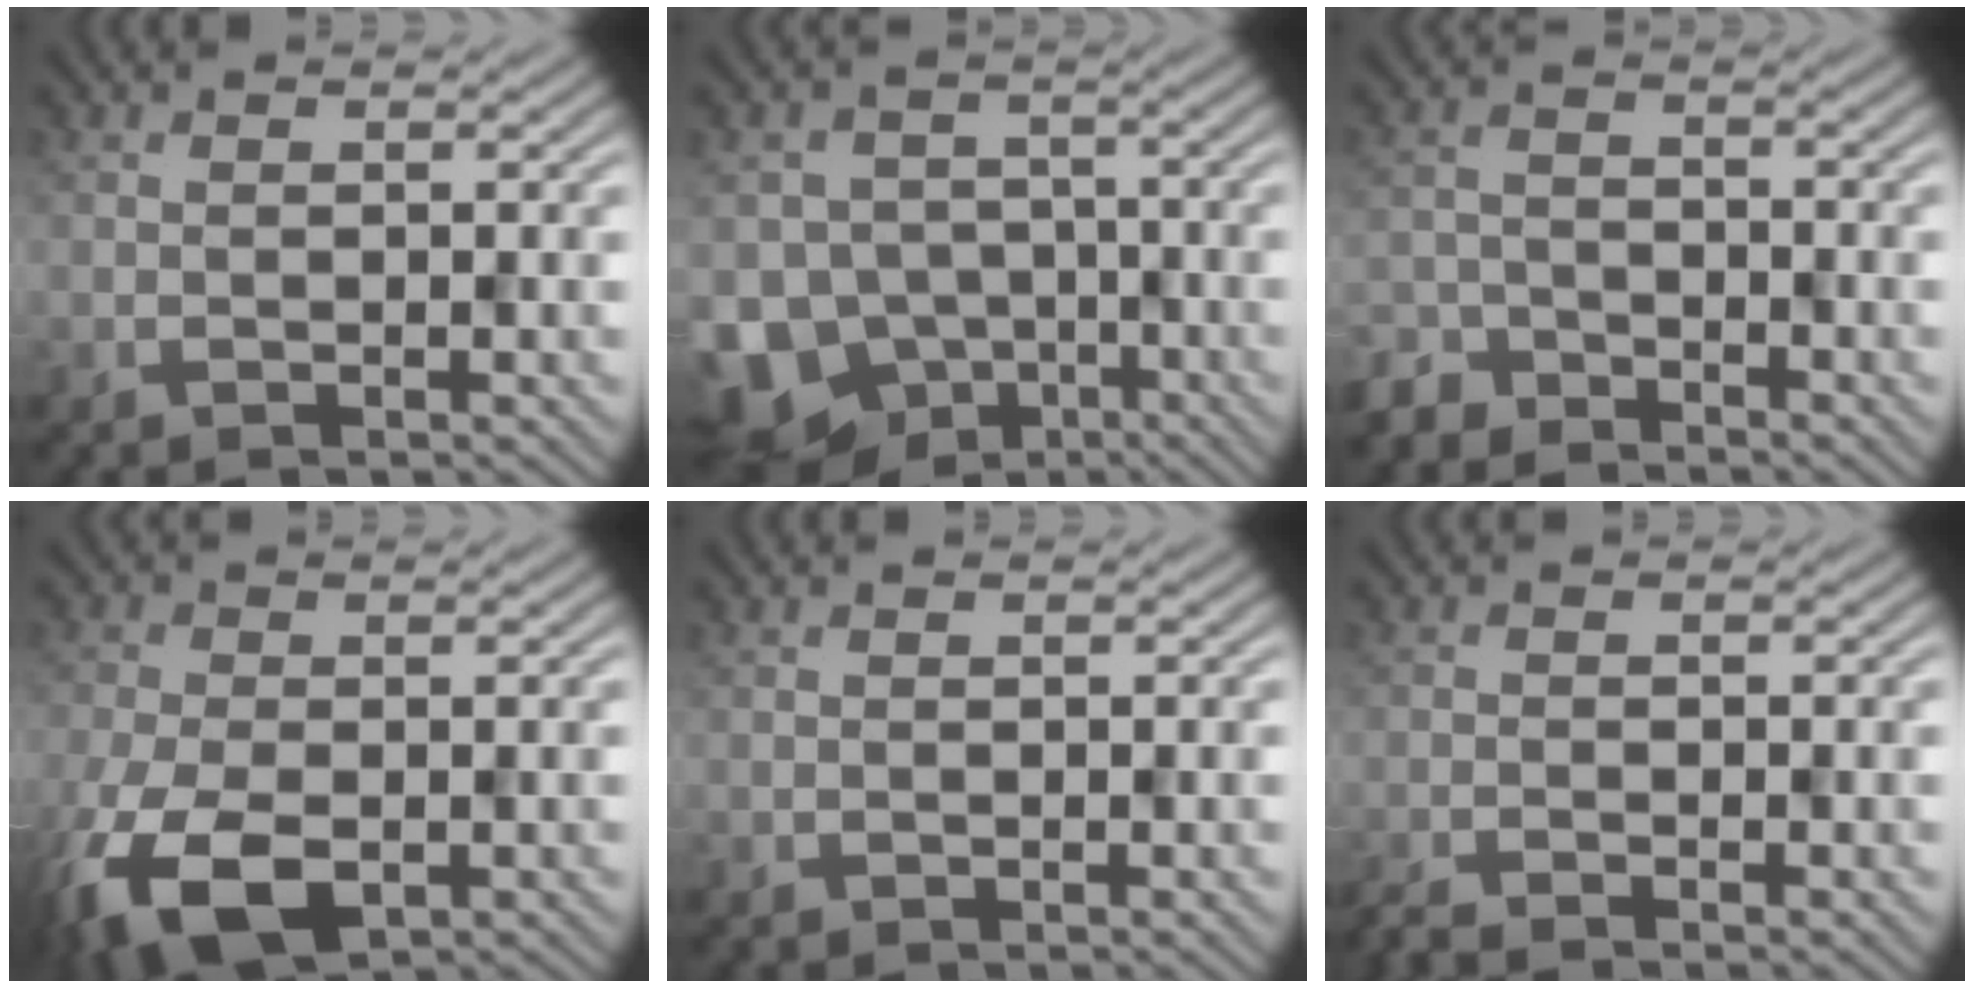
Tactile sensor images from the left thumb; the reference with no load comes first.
{"total": 11.8, "force": [-7.3, 8.7, 3.3], "torque": [-0.091, -0.028, -0.109]}
{"total": 3.4, "force": [-3.2, 1.0, 0.0], "torque": [0.003, -0.002, -0.076]}
{"total": 10.8, "force": [-5.9, 5.2, 7.4], "torque": [-0.166, -0.046, -0.095]}
{"total": 0.0}
{"total": 2.5, "force": [-2.3, -0.1, 1.0], "torque": [-0.025, 0.000, -0.042]}